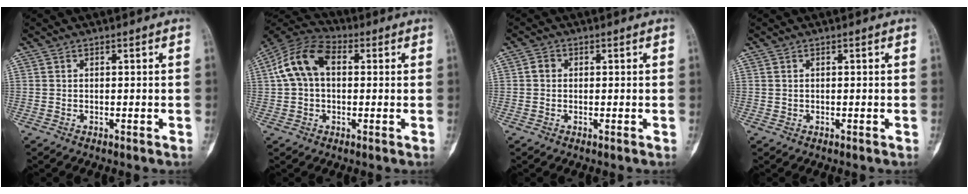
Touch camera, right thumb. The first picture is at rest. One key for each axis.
{"total": 11.3, "fx": 1.8, "fy": 7.5, "fz": 8.3, "tx": -0.154, "ty": 0.034, "tz": 0.022}
{"total": 1.5, "fx": 0.1, "fy": 1.3, "fz": 0.7, "tx": -0.006, "ty": 0.004, "tz": -0.002}
{"total": 0.0}